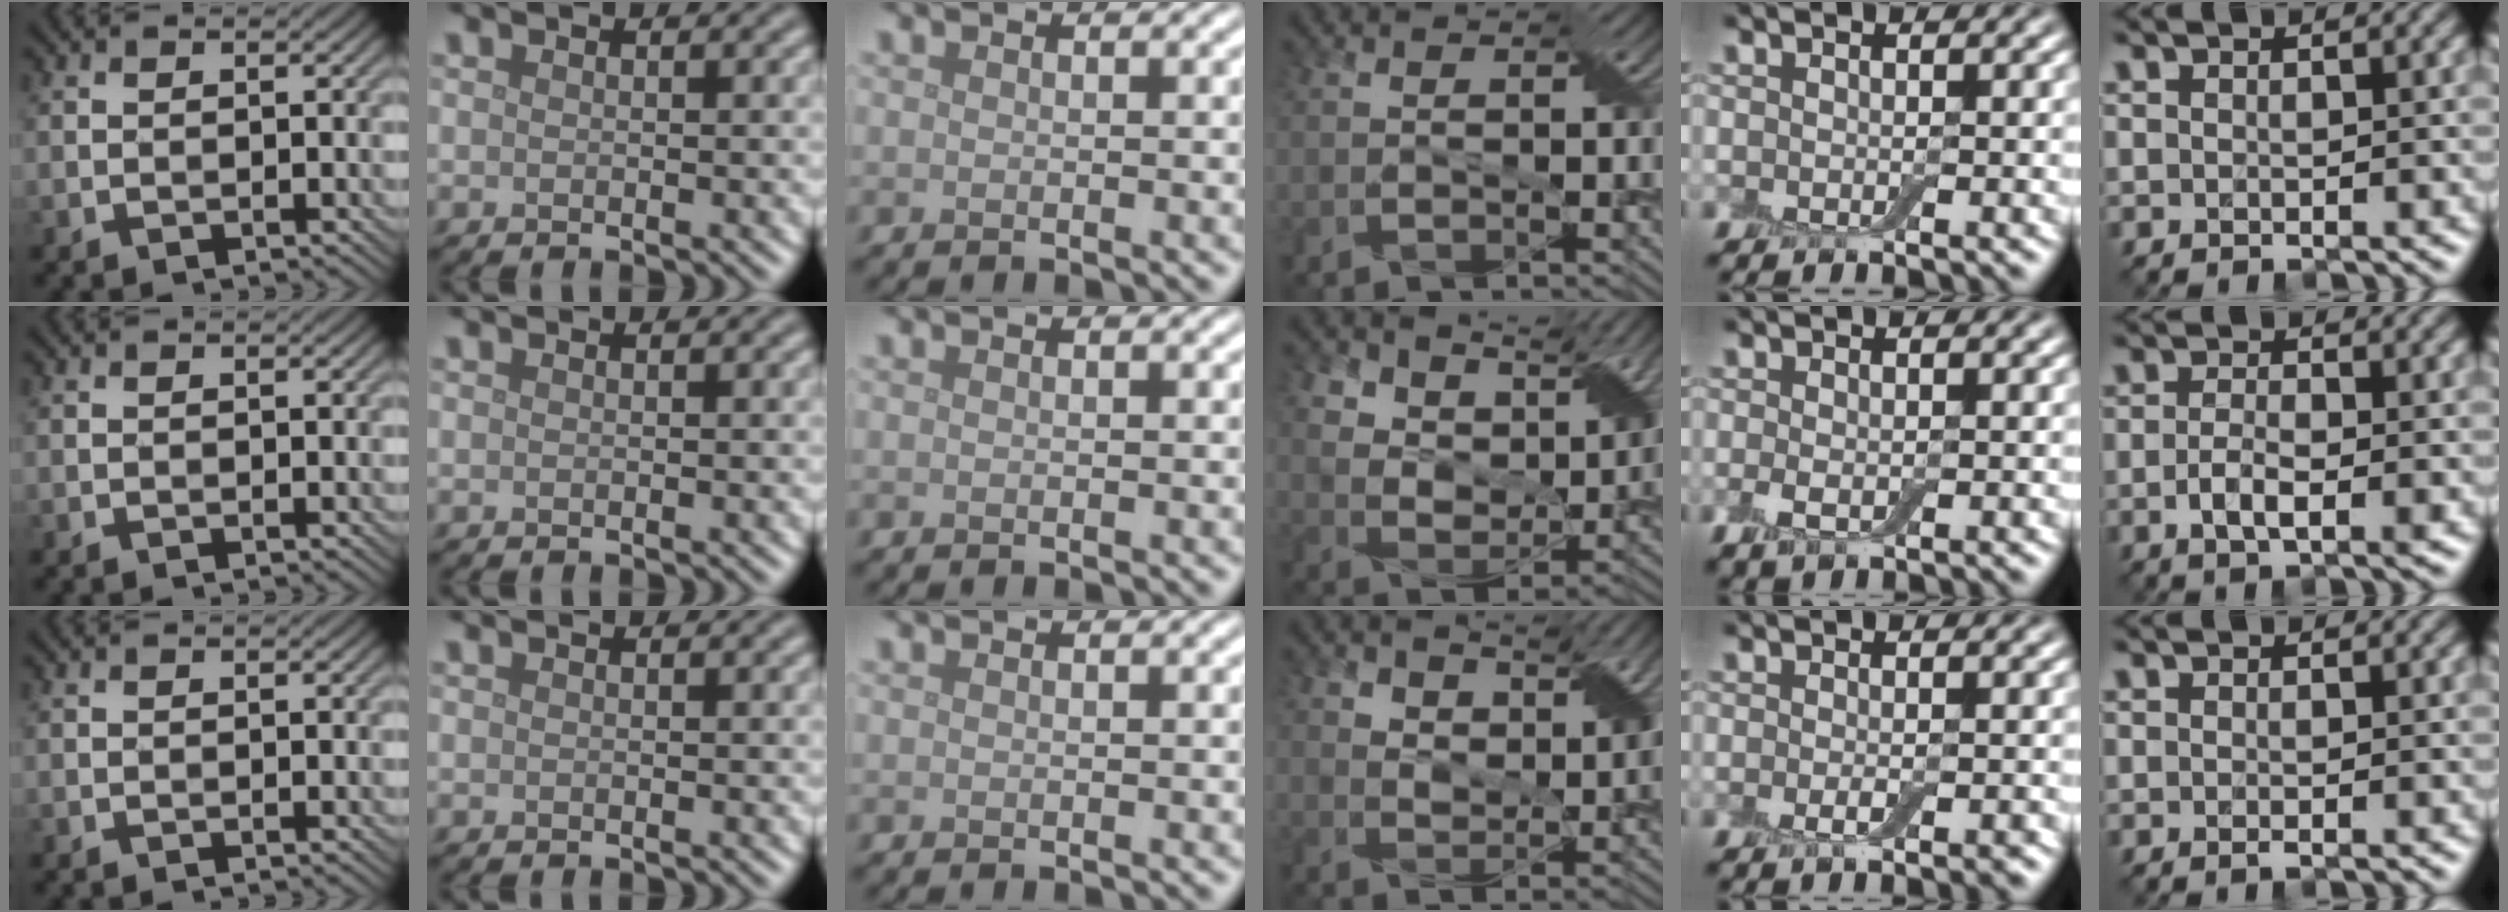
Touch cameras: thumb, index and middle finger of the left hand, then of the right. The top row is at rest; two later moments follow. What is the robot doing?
{"motion": "squeeze", "object": "air blower"}